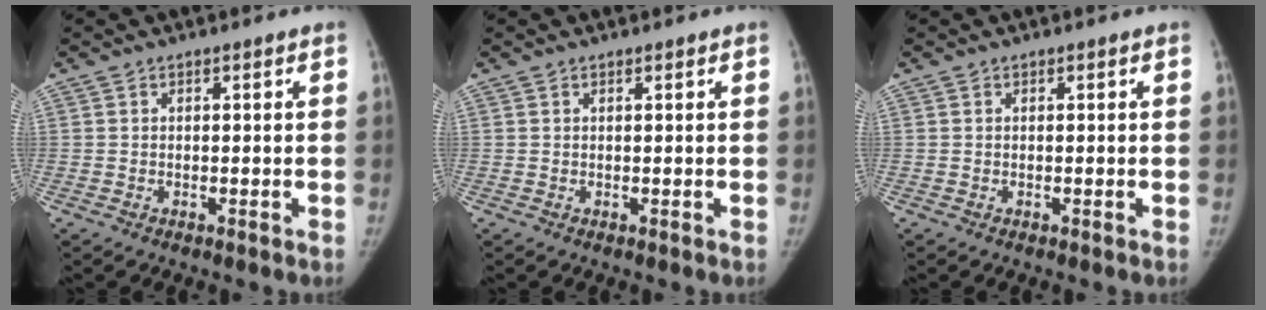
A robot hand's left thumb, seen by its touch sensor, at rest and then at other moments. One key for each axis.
{"total": 0.0}
{"total": 0.0}